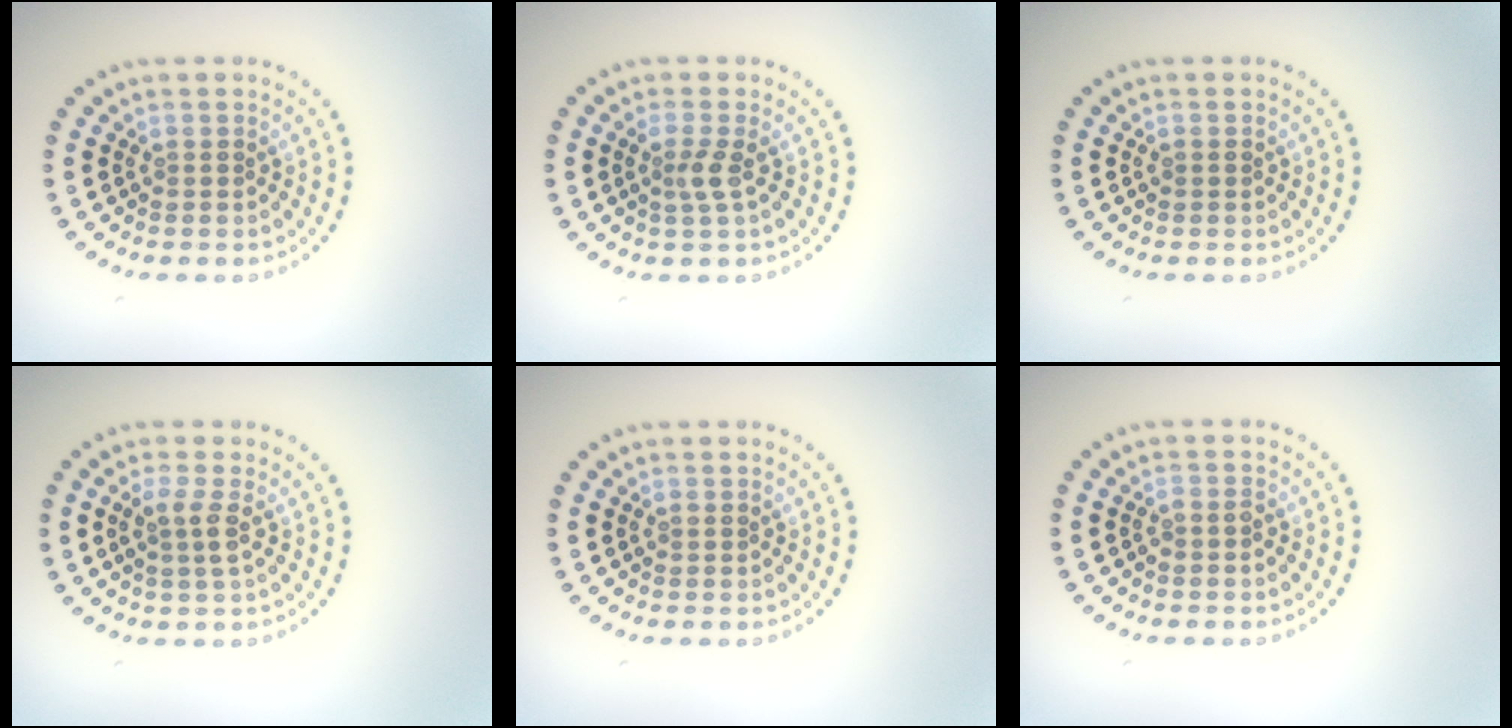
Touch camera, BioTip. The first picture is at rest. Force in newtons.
{"total": 1.6, "press": 1.2, "slide": 1.0}
{"total": 0.6, "press": 0.6, "slide": 0.1}
{"total": 1.8, "press": 1.5, "slide": 1.0}
{"total": 0.0}
{"total": 0.6, "press": 0.5, "slide": 0.4}